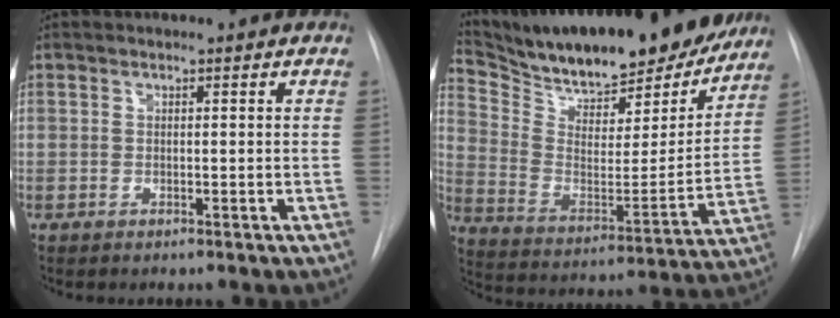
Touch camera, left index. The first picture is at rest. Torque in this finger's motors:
{"motor_torque": [0.38, -0.58, 0.32, 0.07]}